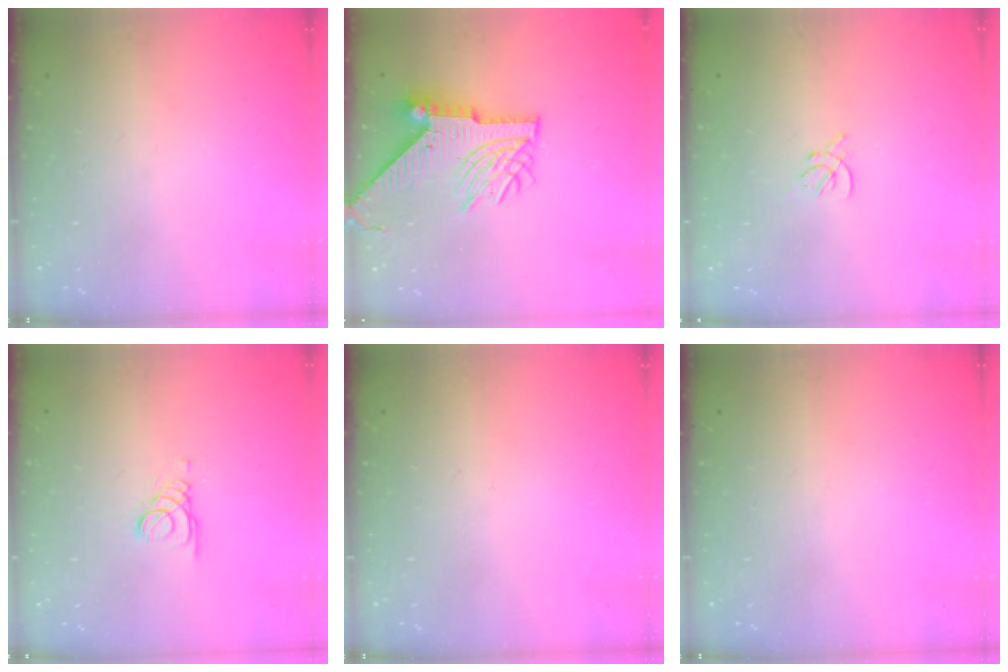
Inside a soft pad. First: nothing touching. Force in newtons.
{"total": 11.2, "press": 11.1, "slide": 1.3}
{"total": 2.2, "press": 2.1, "slide": 0.6}
{"total": 1.3, "press": 1.3, "slide": 0.1}
{"total": 0.0}
{"total": 0.0}